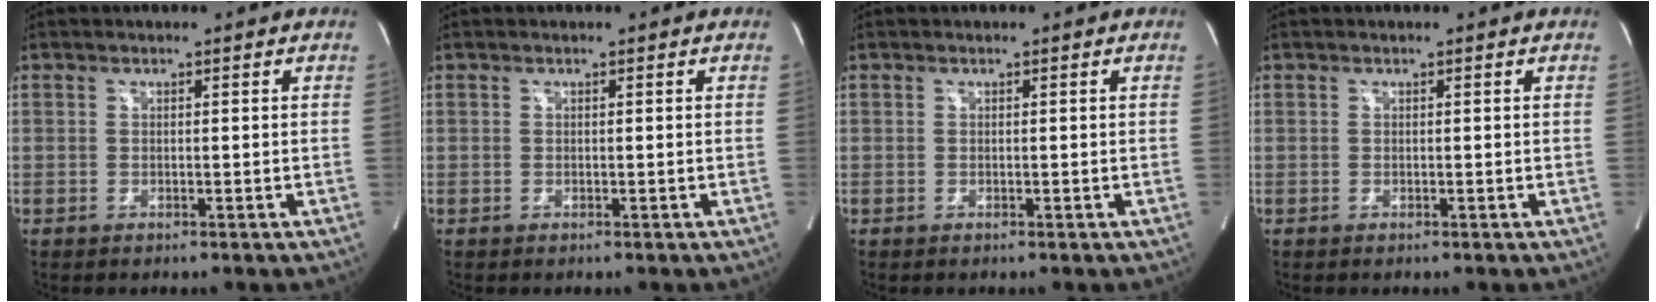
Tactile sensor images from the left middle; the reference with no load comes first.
{"total": 0.0}
{"total": 0.0}
{"total": 0.0}